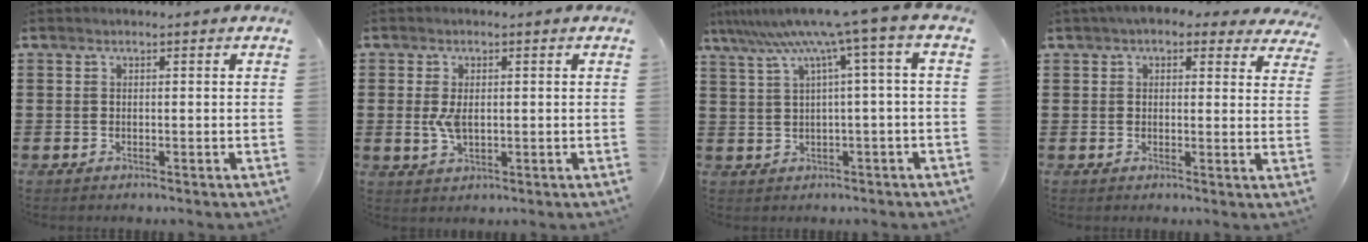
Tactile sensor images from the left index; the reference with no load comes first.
{"total": 3.6, "force": [0.1, 1.9, 3.1], "torque": [-0.078, -0.001, -0.004]}
{"total": 7.8, "force": [3.1, -1.0, 7.1], "torque": [-0.141, -0.025, 0.047]}
{"total": 3.7, "force": [2.9, 1.5, 1.8], "torque": [-0.038, -0.002, 0.050]}